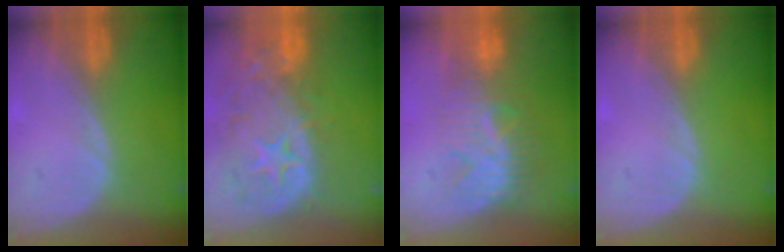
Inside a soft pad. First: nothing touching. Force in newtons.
{"total": 14.0, "press": 11.2, "slide": 8.3}
{"total": 8.3, "press": 8.0, "slide": 2.2}
{"total": 0.0}